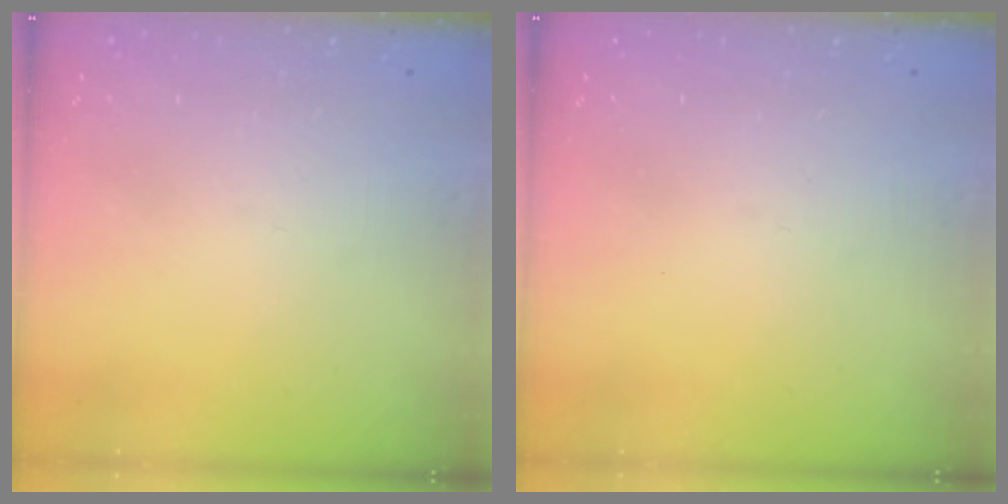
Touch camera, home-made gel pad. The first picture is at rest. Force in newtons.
{"total": 0.0}